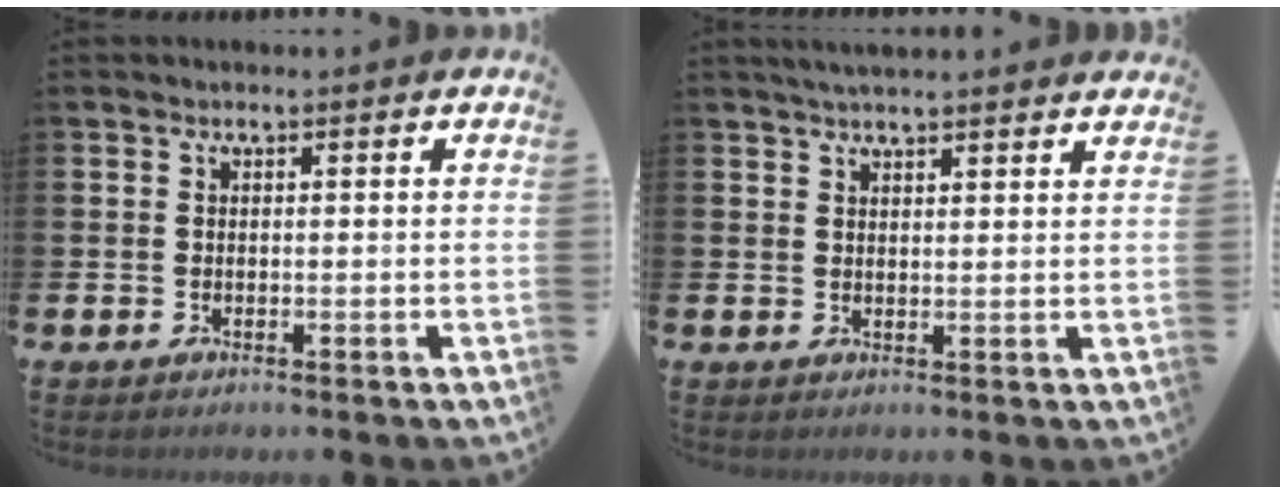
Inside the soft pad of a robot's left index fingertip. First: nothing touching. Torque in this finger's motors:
{"motor_torque": [0.99, -1.15, 0.43, 0.11]}